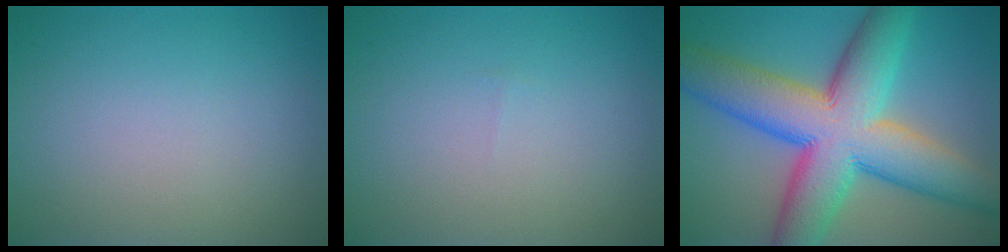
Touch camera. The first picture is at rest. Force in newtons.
{"total": 0.0}
{"total": 13.6, "press": 13.6, "slide": 0.1}